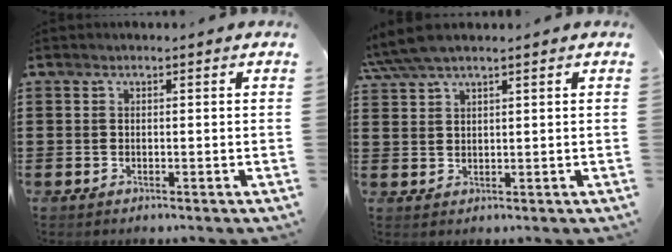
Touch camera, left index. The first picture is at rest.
{"total": 4.0, "force": [3.2, 0.5, 2.2], "torque": [-0.052, 0.003, 0.061]}